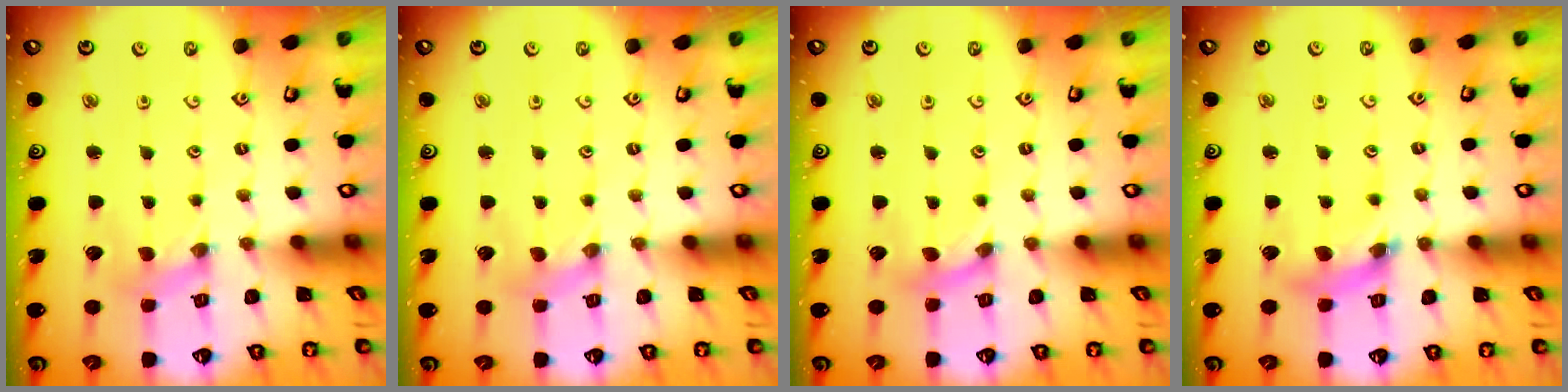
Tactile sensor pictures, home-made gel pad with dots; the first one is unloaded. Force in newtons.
{"total": 1.0, "press": 1.0, "slide": 0.2}
{"total": 1.4, "press": 1.4, "slide": 0.2}
{"total": 7.6, "press": 7.5, "slide": 0.9}